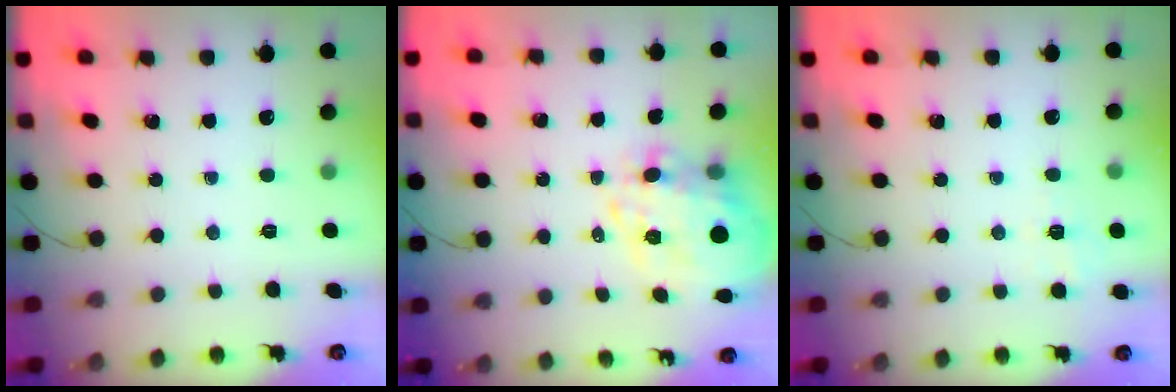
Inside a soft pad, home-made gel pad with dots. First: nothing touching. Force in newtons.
{"total": 12.2, "press": 12.0, "slide": 2.2}
{"total": 2.4, "press": 1.8, "slide": 1.6}